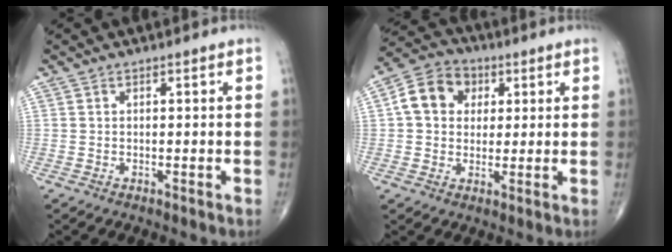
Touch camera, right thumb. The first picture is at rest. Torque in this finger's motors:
{"motor_torque": [1.01, 1.17, 0.81, -0.03, 0.06]}